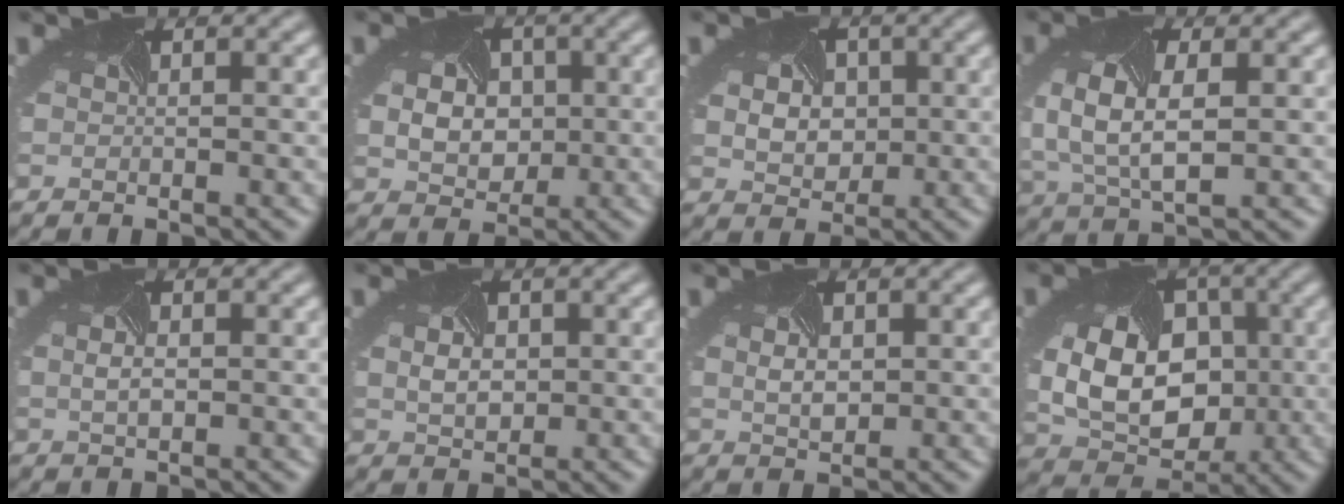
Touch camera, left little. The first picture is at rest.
{"total": 5.3, "force": [0.2, 4.3, 3.2], "torque": [-0.053, 0.002, -0.004]}
{"total": 4.3, "force": [0.5, 3.5, 2.6], "torque": [-0.044, 0.005, 0.000]}
{"total": 6.2, "force": [0.1, 3.6, 5.0], "torque": [-0.118, -0.008, 0.003]}
{"total": 1.6, "force": [0.0, 0.9, 1.3], "torque": [-0.033, -0.006, 0.005]}
{"total": 2.9, "force": [0.4, 2.2, 1.8], "torque": [-0.030, 0.004, 0.009]}
{"total": 2.1, "force": [0.3, 1.5, 1.5], "torque": [-0.037, -0.004, 0.015]}
{"total": 9.4, "force": [-0.5, 7.0, 6.2], "torque": [-0.120, -0.024, 0.002]}